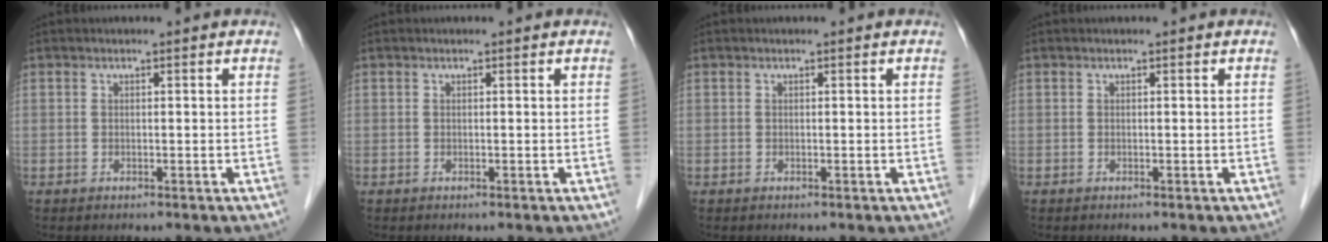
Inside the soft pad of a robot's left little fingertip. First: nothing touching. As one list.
[{"total": 0.0}, {"total": 0.0}, {"total": 0.0}]